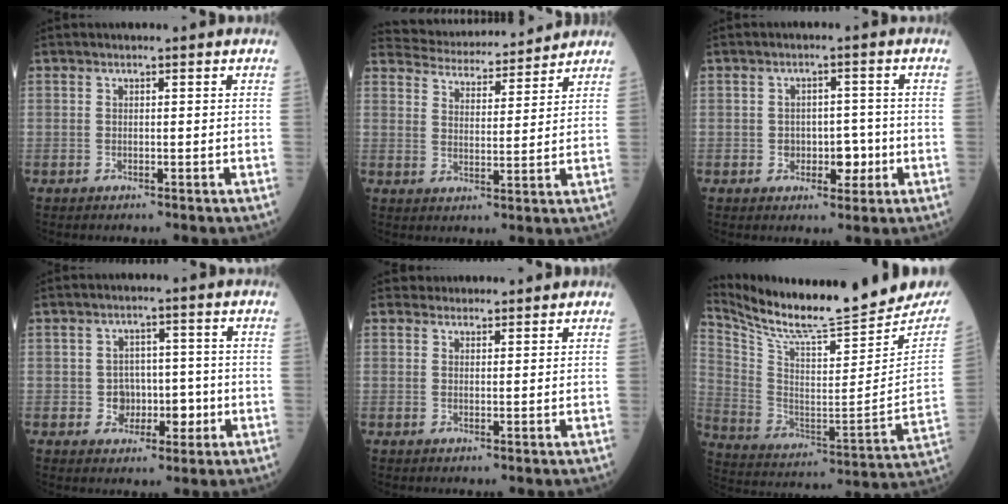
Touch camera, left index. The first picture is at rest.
{"total": 13.1, "force": [12.6, 2.1, 2.8], "torque": [-0.037, 0.015, 0.184]}
{"total": 3.8, "force": [-1.1, 2.5, 2.6], "torque": [-0.021, 0.005, -0.011]}
{"total": 4.4, "force": [-0.9, 3.7, 2.2], "torque": [-0.022, 0.011, -0.010]}
{"total": 3.4, "force": [3.2, 1.1, -0.1], "torque": [0.012, 0.018, 0.044]}
{"total": 24.6, "force": [22.8, 2.0, 8.8], "torque": [-0.162, -0.093, 0.341]}